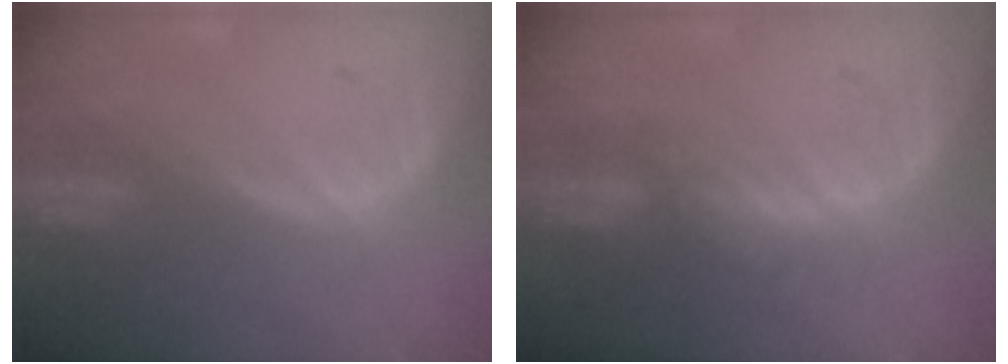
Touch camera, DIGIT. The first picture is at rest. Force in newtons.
{"total": 4.8, "press": 4.2, "slide": 2.1}